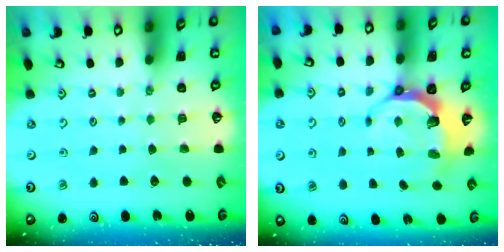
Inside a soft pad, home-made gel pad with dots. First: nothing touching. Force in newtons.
{"total": 7.5, "press": 6.3, "slide": 4.2}